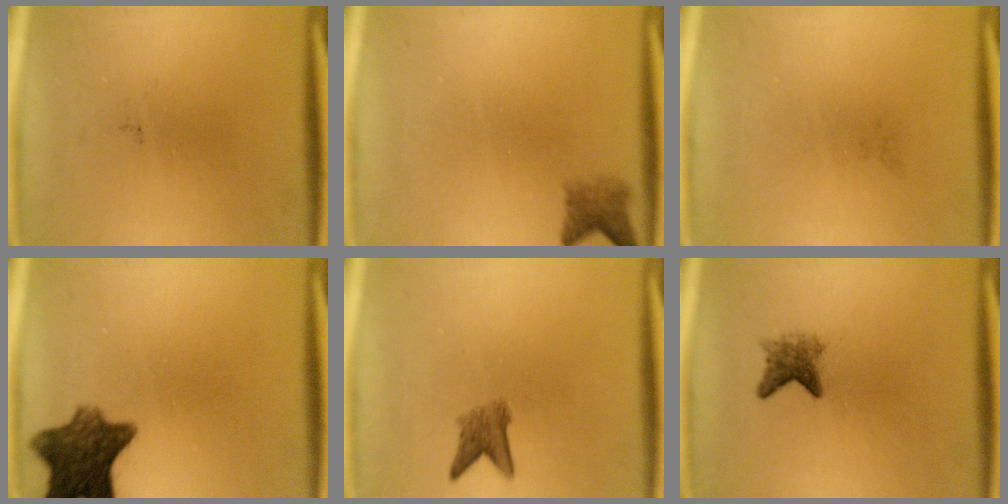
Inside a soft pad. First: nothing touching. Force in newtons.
{"total": 2.4}
{"total": 0.0}
{"total": 9.7}
{"total": 3.0}
{"total": 2.9}